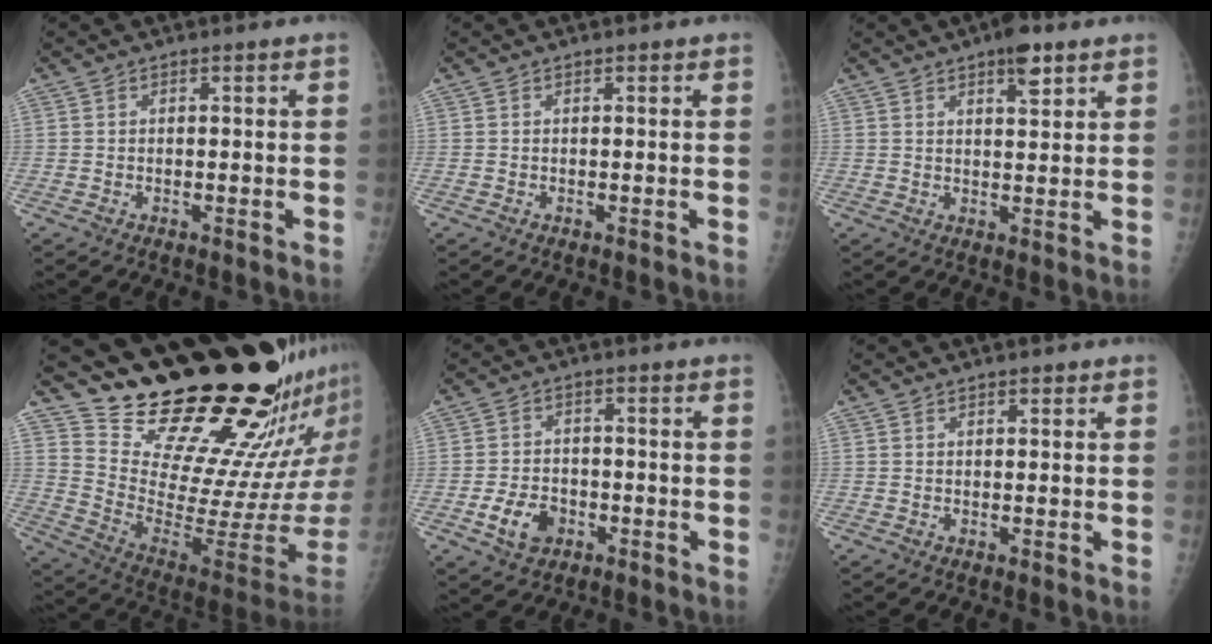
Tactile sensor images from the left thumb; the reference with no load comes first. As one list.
[{"total": 0.0}, {"total": 5.5, "force": [3.4, 1.9, 3.9], "torque": [-0.044, -0.015, 0.047]}, {"total": 25.6, "force": [20.9, 5.1, 13.9], "torque": [-0.168, -0.190, 0.321]}, {"total": 6.2, "force": [-2.5, 4.5, 3.4], "torque": [-0.049, 0.012, -0.040]}, {"total": 1.0, "force": [0.7, 0.5, 0.5], "torque": [-0.005, -0.002, 0.008]}]